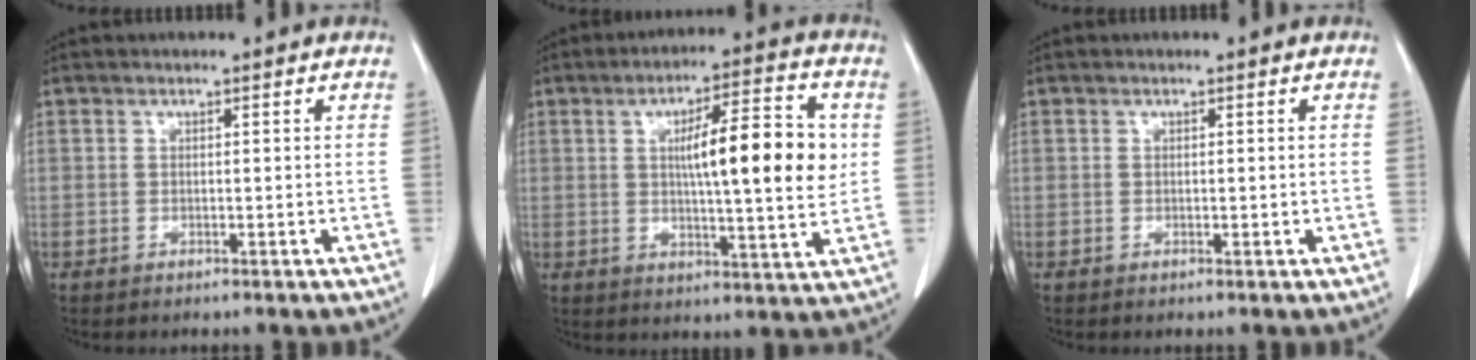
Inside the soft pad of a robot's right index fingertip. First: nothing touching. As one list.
[{"total": 13.4, "force": [2.0, 2.1, 13.1], "torque": [-0.196, 0.012, 0.026]}, {"total": 0.6, "force": [0.0, 0.3, 0.6], "torque": [-0.011, -0.002, 0.002]}]